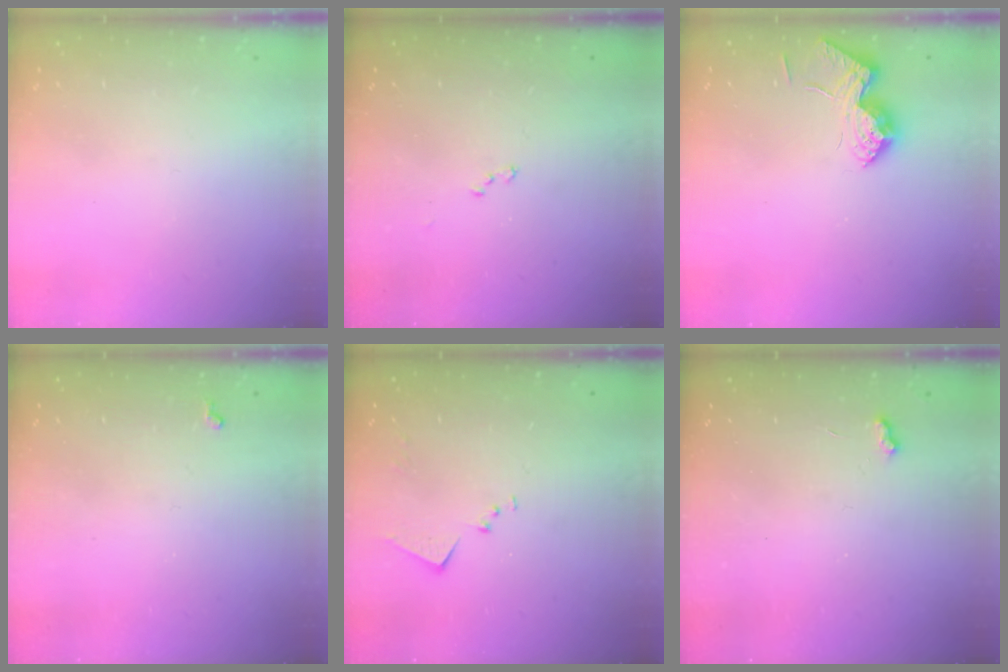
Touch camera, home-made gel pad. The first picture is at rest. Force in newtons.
{"total": 8.1, "press": 8.0, "slide": 1.1}
{"total": 13.4, "press": 13.4, "slide": 1.0}
{"total": 2.8, "press": 2.8, "slide": 0.5}
{"total": 7.4, "press": 7.4, "slide": 0.4}
{"total": 2.8, "press": 2.7, "slide": 0.5}